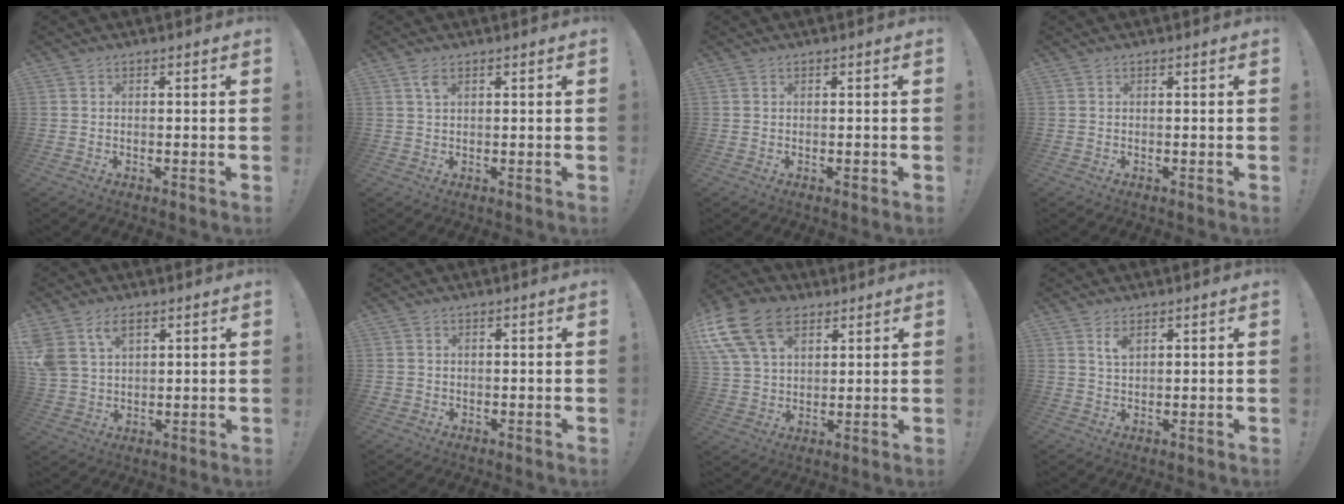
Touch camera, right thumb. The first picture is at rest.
{"total": 2.7, "force": [1.3, 1.3, 2.0], "torque": [-0.042, 0.003, 0.023]}
{"total": 0.7, "force": [-0.5, 0.2, 0.5], "torque": [-0.002, -0.001, -0.009]}
{"total": 0.0}
{"total": 8.5, "force": [4.6, 5.5, 4.6], "torque": [-0.096, -0.010, 0.093]}
{"total": 1.3, "force": [0.2, 1.3, 0.3], "torque": [0.003, -0.001, 0.002]}
{"total": 17.5, "force": [8.4, 11.6, 10.1], "torque": [-0.203, -0.037, 0.157]}
{"total": 3.2, "force": [1.7, 1.4, 2.3], "torque": [-0.041, -0.003, 0.030]}